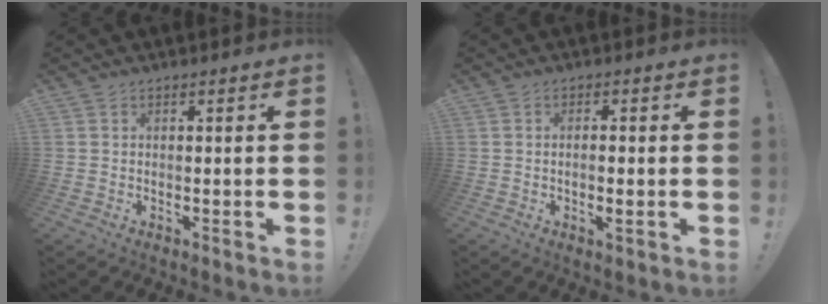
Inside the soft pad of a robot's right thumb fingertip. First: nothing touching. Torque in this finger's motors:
{"motor_torque": [0.22, -0.29, -0.03, 0.19, -0.04]}